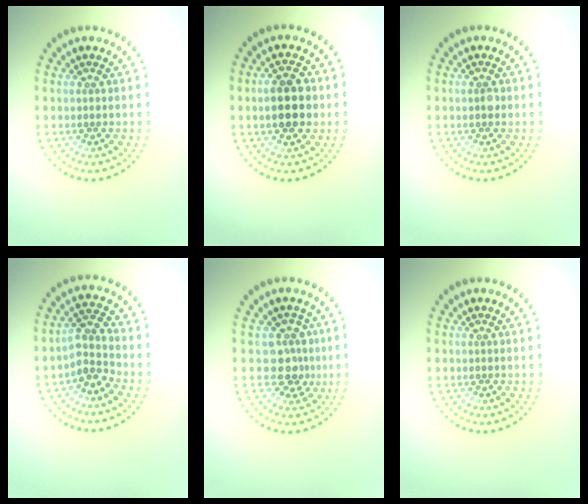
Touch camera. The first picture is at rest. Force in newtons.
{"total": 4.6, "press": 4.6, "slide": 0.2}
{"total": 1.0, "press": 1.0, "slide": 0.0}
{"total": 2.7, "press": 2.2, "slide": 1.6}
{"total": 2.7, "press": 2.1, "slide": 1.7}
{"total": 0.0}